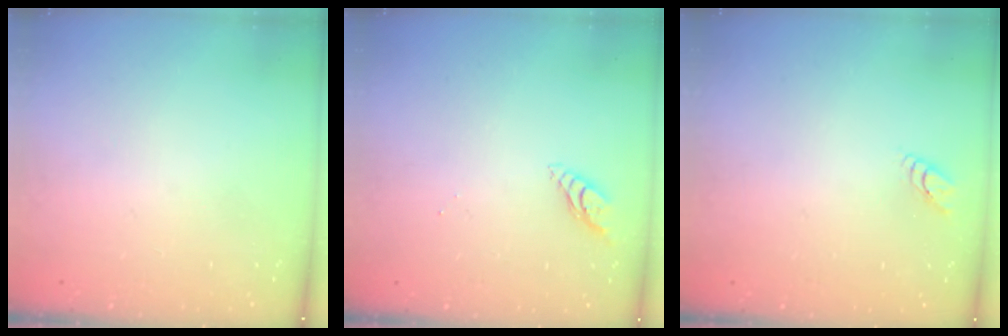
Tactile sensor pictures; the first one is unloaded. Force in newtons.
{"total": 5.0, "press": 5.0, "slide": 0.4}
{"total": 2.7, "press": 2.7, "slide": 0.3}